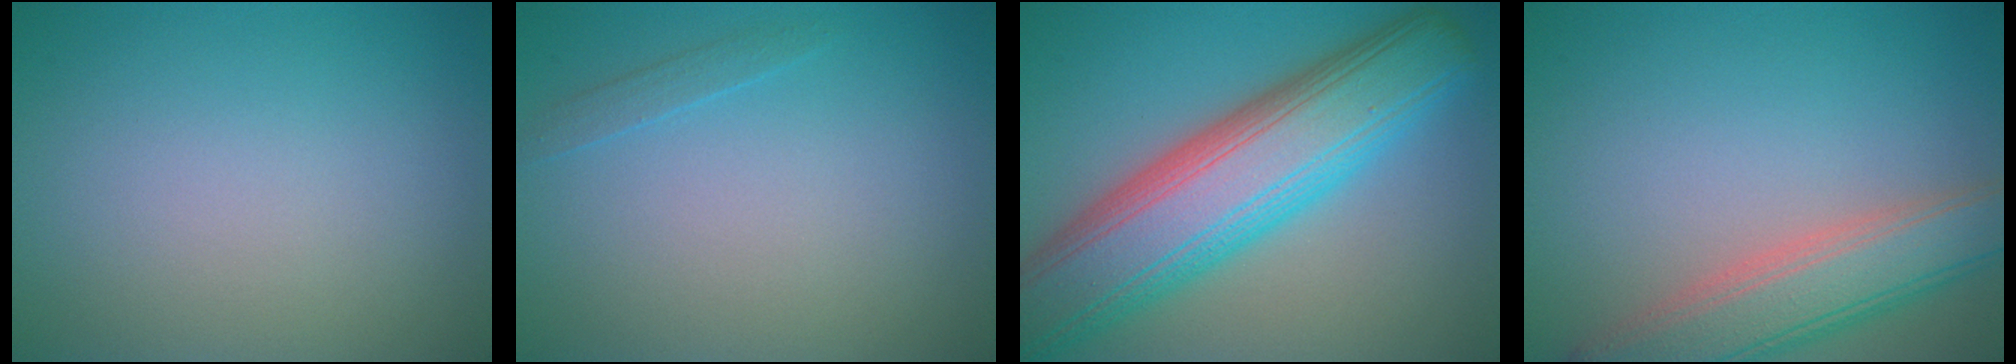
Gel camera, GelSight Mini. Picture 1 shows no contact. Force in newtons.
{"total": 0.9, "press": 0.9, "slide": 0.1}
{"total": 12.3, "press": 12.3, "slide": 0.3}
{"total": 6.1, "press": 6.1, "slide": 0.3}